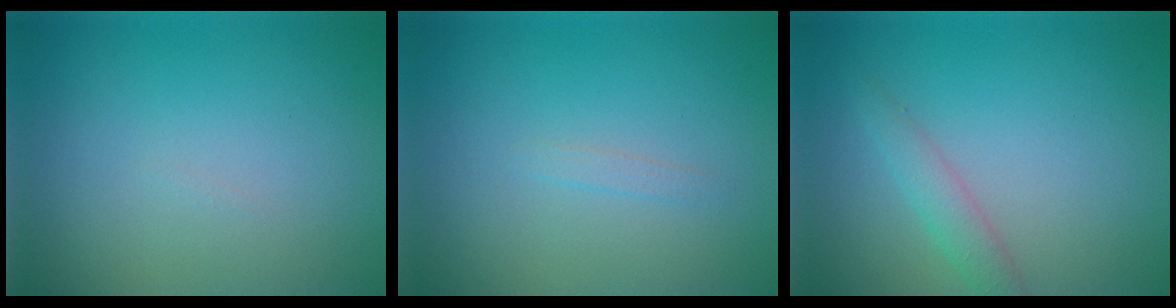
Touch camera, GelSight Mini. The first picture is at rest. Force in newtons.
{"total": 0.6, "press": 0.6, "slide": 0.1}
{"total": 1.9, "press": 1.9, "slide": 0.1}